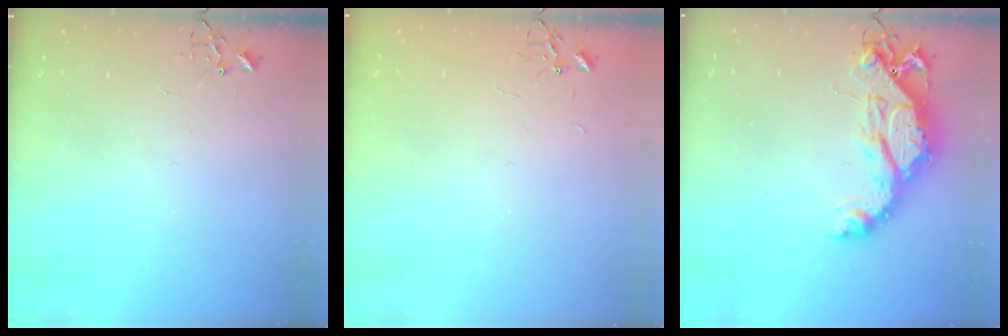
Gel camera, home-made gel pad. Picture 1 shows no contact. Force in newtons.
{"total": 1.7, "press": 1.7, "slide": 0.2}
{"total": 14.8, "press": 14.8, "slide": 1.4}